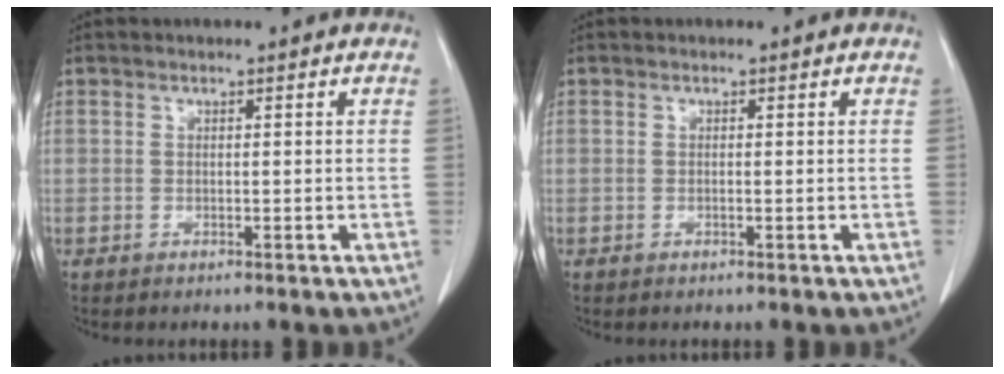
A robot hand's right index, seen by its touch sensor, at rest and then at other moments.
{"total": 0.0}